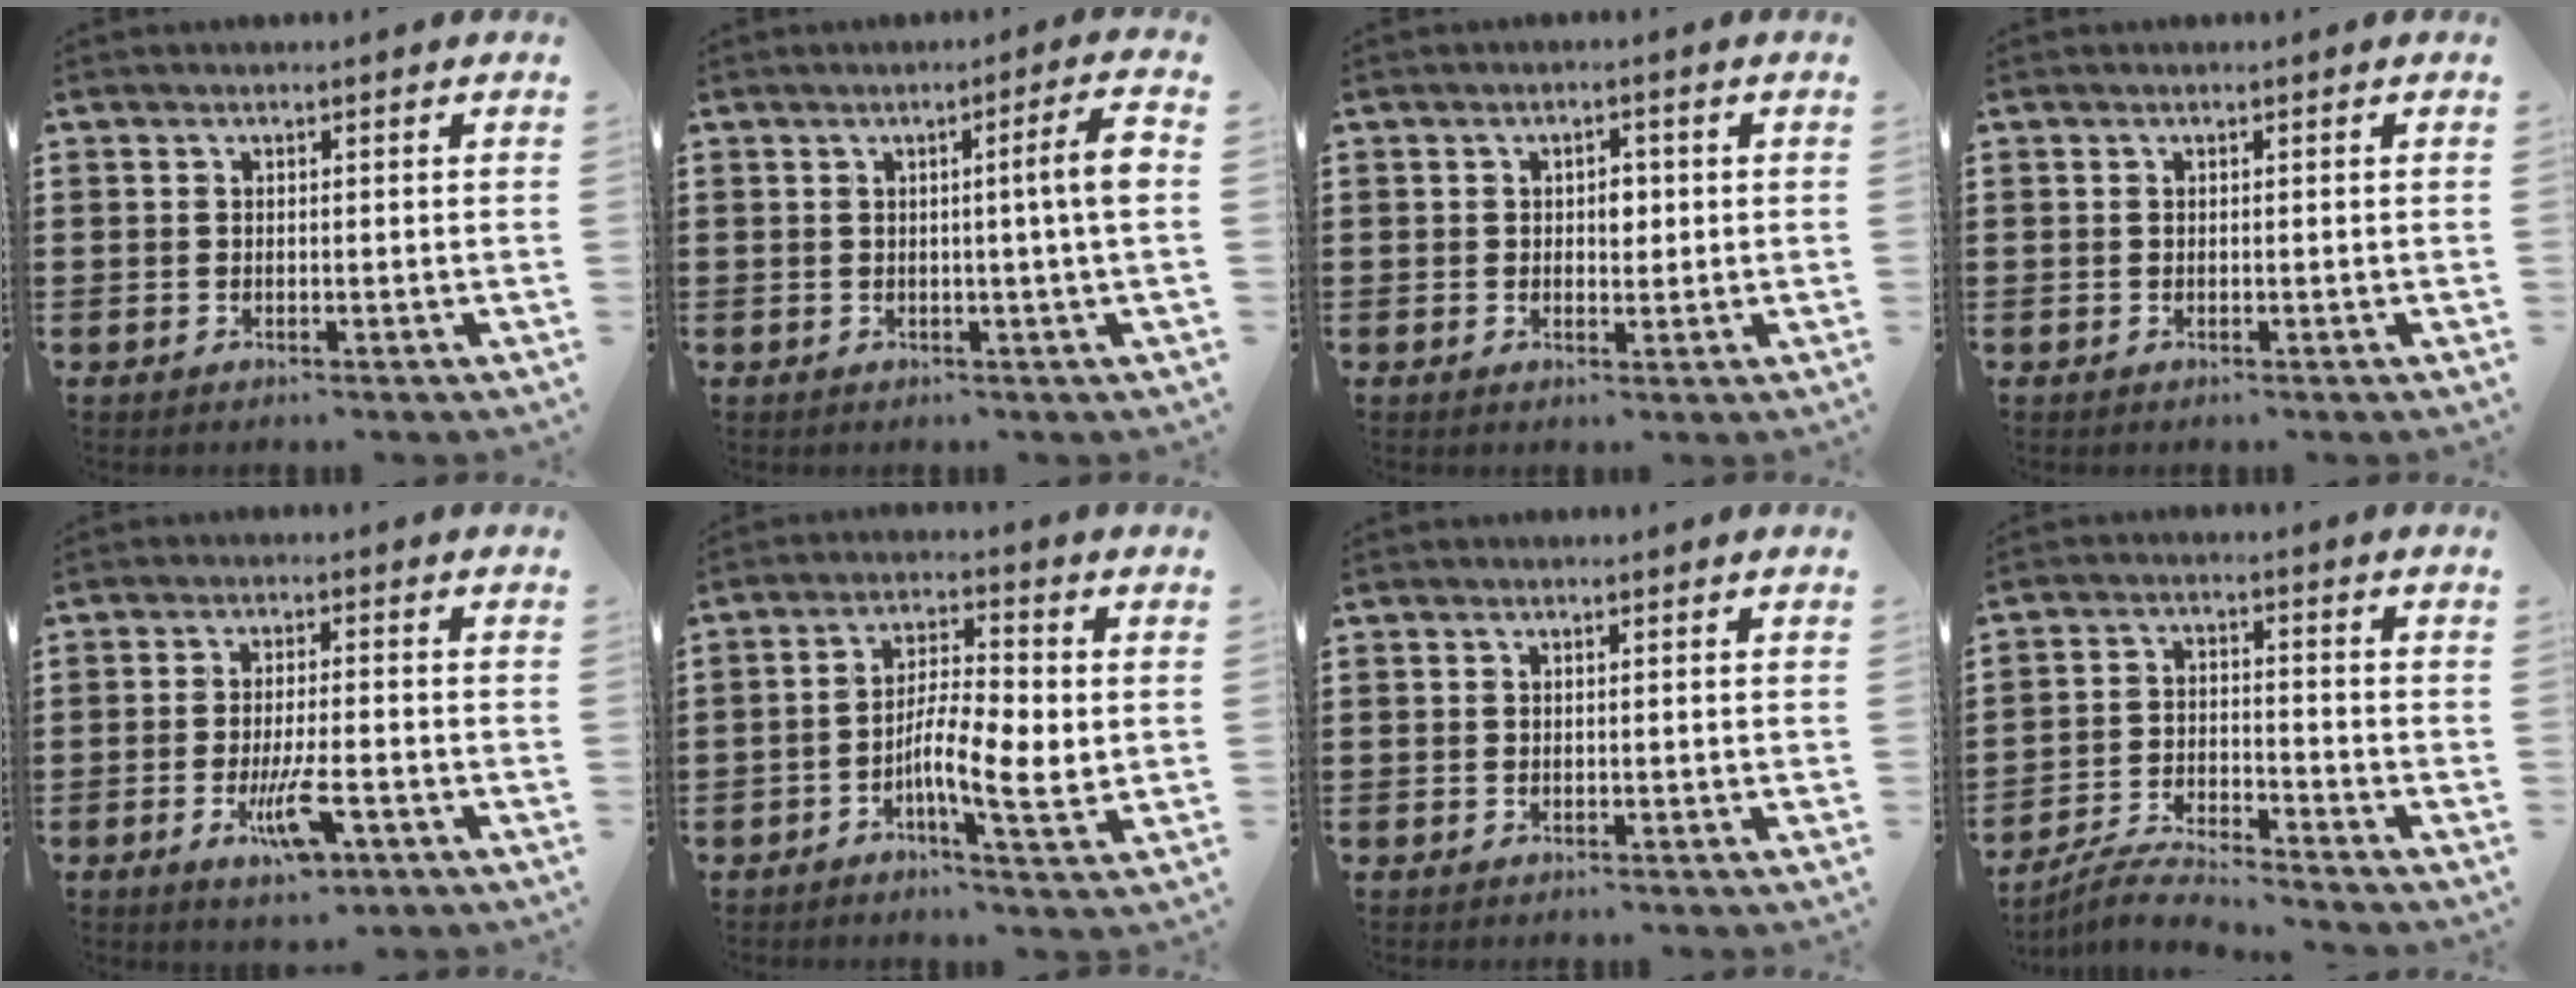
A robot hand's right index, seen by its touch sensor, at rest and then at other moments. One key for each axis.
{"total": 5.7, "fx": 0.5, "fy": -0.2, "fz": 5.7, "tx": -0.087, "ty": -0.012, "tz": 0.000}
{"total": 2.5, "fx": 0.2, "fy": 1.5, "fz": 1.9, "tx": -0.023, "ty": 0.001, "tz": -0.001}
{"total": 0.0}
{"total": 7.5, "fx": -3.1, "fy": 2.1, "fz": 6.5, "tx": -0.128, "ty": -0.012, "tz": -0.052}
{"total": 7.3, "fx": -1.5, "fy": 2.0, "fz": 6.9, "tx": -0.124, "ty": -0.003, "tz": -0.027}
{"total": 0.0}
{"total": 4.9, "fx": -4.8, "fy": -0.1, "fz": 1.0, "tx": -0.034, "ty": -0.004, "tz": -0.099}